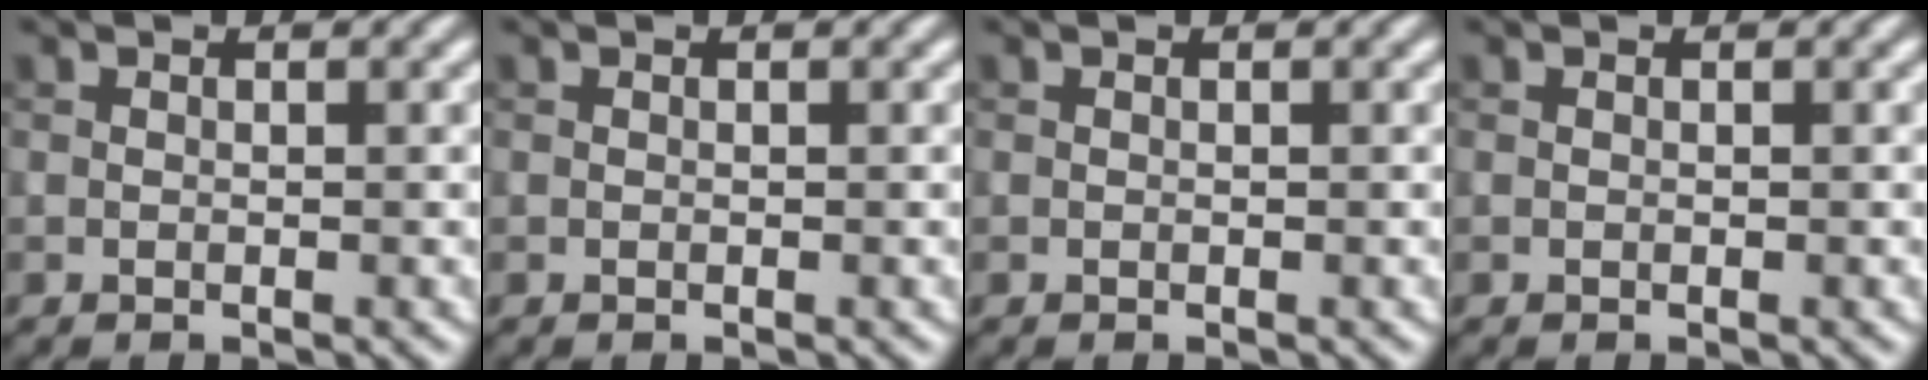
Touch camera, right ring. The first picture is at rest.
{"total": 0.0}
{"total": 0.0}
{"total": 0.0}